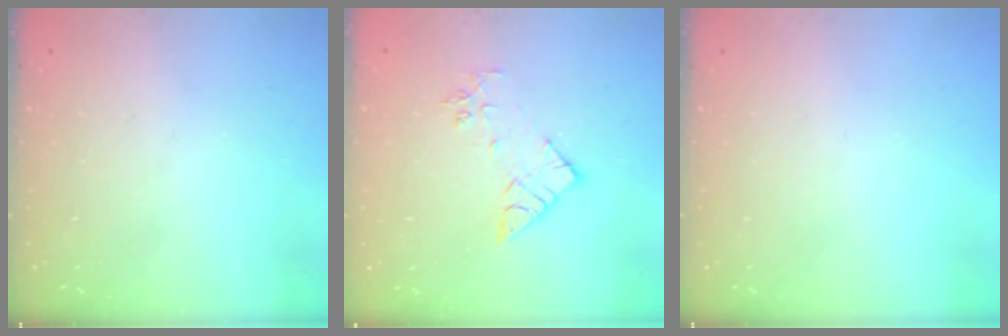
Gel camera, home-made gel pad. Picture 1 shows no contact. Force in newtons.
{"total": 8.8, "press": 8.8, "slide": 0.7}
{"total": 0.0}